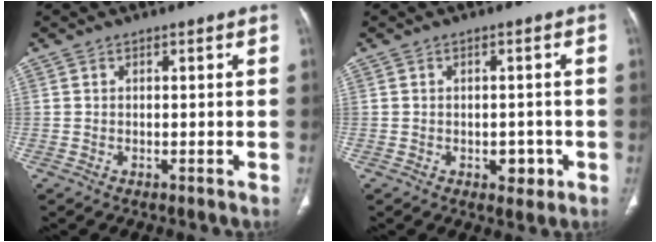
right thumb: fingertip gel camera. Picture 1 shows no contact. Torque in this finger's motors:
{"motor_torque": [0.80, 0.50, -0.28, 0.13, 0.01]}